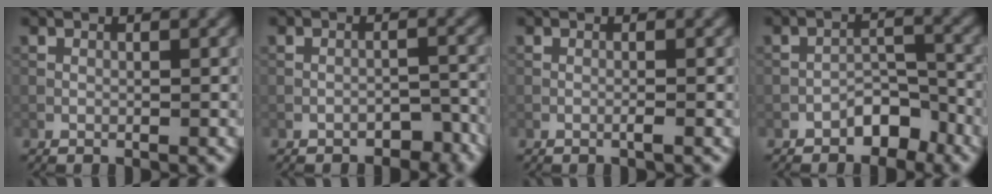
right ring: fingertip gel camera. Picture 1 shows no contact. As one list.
[{"total": 2.0, "force": [-1.6, 1.0, 0.8], "torque": [-0.006, 0.008, -0.023]}, {"total": 0.5, "force": [-0.2, -0.1, 0.5], "torque": [-0.009, -0.001, -0.008]}, {"total": 3.2, "force": [-2.3, 1.6, 1.6], "torque": [-0.018, 0.015, -0.038]}]